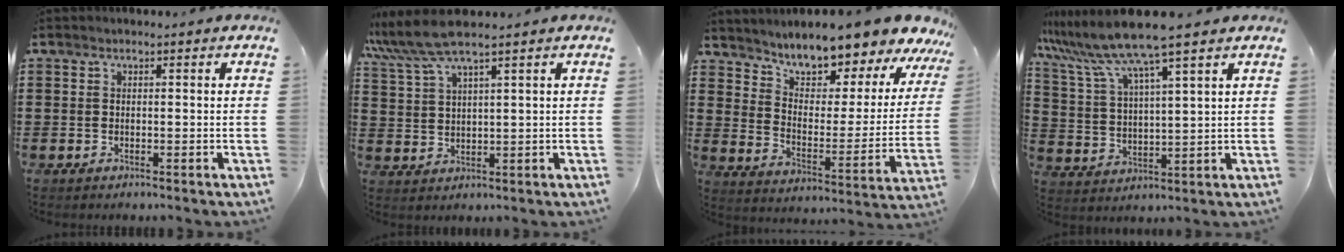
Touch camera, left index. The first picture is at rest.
{"total": 7.4, "force": [5.9, 0.0, 4.5], "torque": [-0.115, -0.024, 0.101]}
{"total": 8.6, "force": [8.4, 0.9, 1.9], "torque": [-0.063, -0.074, 0.142]}
{"total": 9.1, "force": [7.6, -0.7, 5.1], "torque": [-0.124, -0.041, 0.127]}